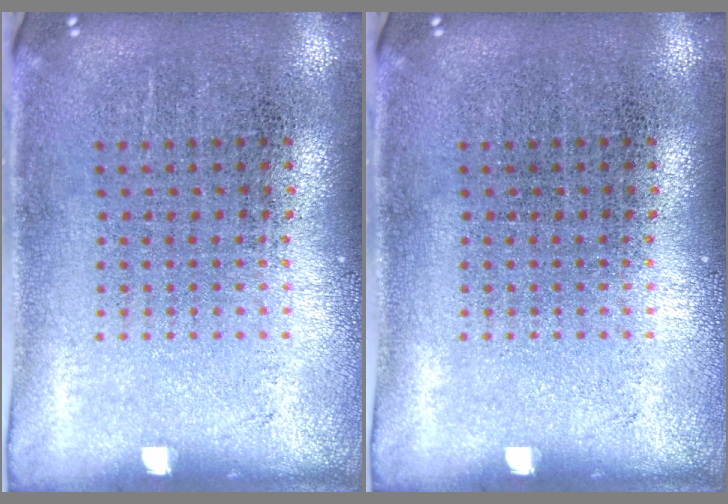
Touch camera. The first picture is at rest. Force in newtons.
{"total": 0.0}